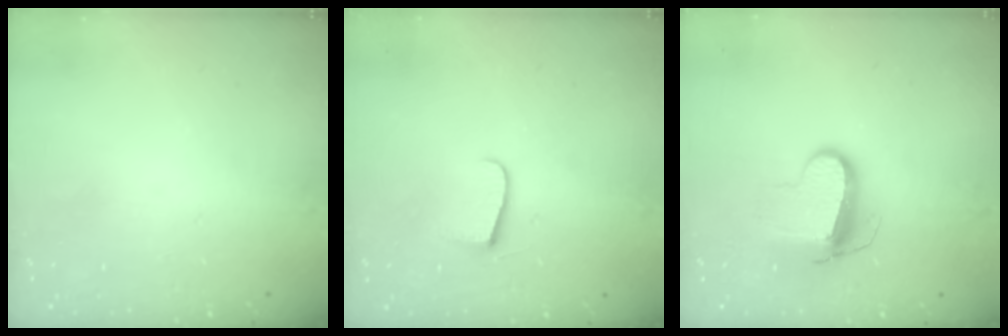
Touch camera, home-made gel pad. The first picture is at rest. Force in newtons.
{"total": 6.5, "press": 6.5, "slide": 0.8}
{"total": 10.3, "press": 10.3, "slide": 0.5}